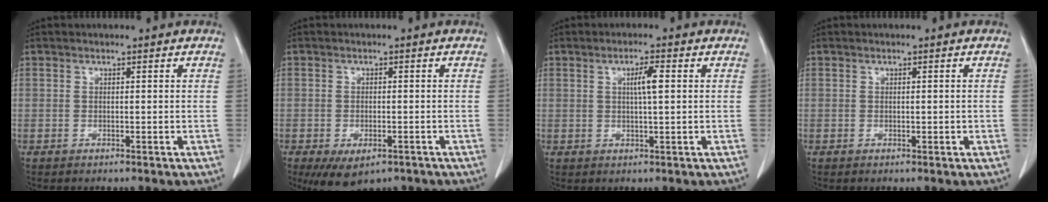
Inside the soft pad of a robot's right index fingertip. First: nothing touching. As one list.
[{"total": 6.6, "force": [-4.1, 3.3, 4.0], "torque": [-0.062, -0.008, -0.058]}, {"total": 3.3, "force": [0.7, 0.1, 3.2], "torque": [-0.056, 0.001, 0.011]}, {"total": 0.5, "force": [0.1, 0.4, 0.4], "torque": [-0.001, 0.006, 0.005]}]